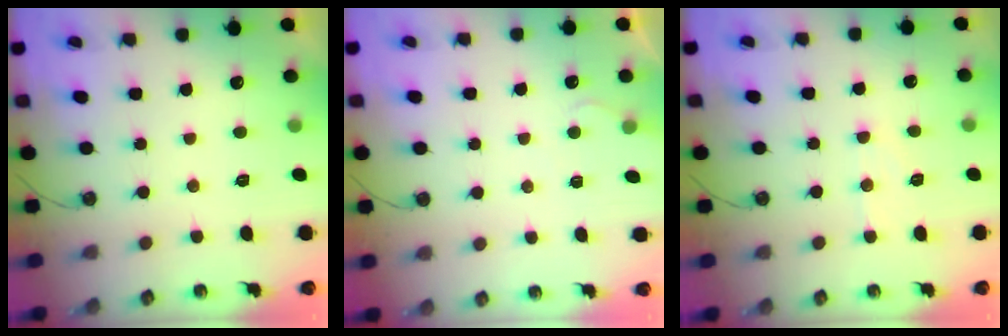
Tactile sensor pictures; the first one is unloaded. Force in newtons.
{"total": 3.5, "press": 3.4, "slide": 0.5}
{"total": 6.4, "press": 6.4, "slide": 0.6}